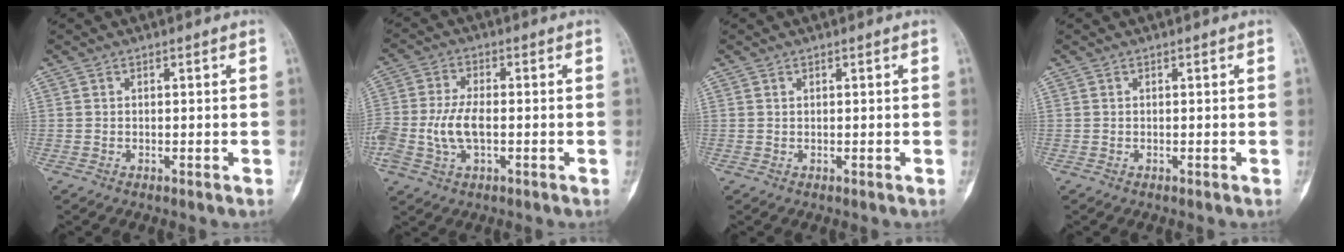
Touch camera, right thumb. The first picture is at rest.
{"total": 8.1, "force": [-1.3, 4.5, 6.6], "torque": [-0.144, 0.013, -0.024]}
{"total": 0.0}
{"total": 0.0}